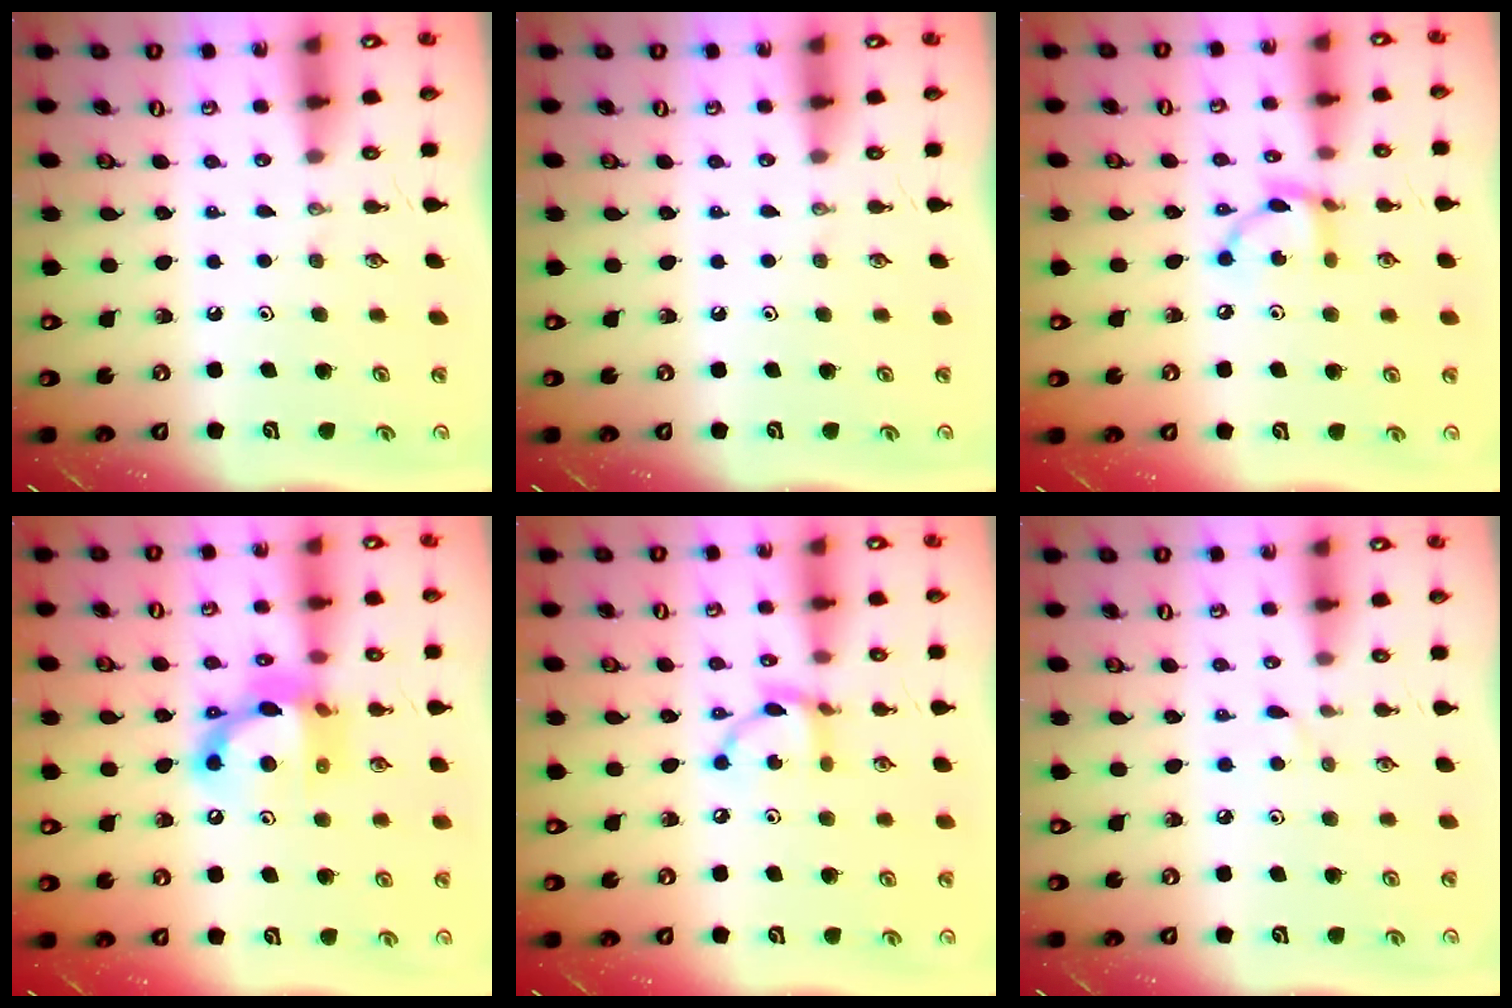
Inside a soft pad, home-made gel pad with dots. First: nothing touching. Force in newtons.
{"total": 0.0}
{"total": 9.0, "press": 9.0, "slide": 0.3}
{"total": 13.4, "press": 13.4, "slide": 0.9}
{"total": 9.0, "press": 9.0, "slide": 0.3}
{"total": 3.0, "press": 3.0, "slide": 0.2}